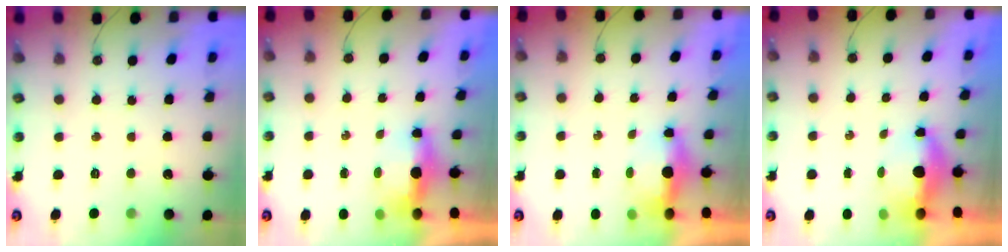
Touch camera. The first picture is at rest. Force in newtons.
{"total": 5.1, "press": 4.8, "slide": 1.7}
{"total": 4.9, "press": 4.8, "slide": 1.2}
{"total": 12.6, "press": 6.4, "slide": 10.8}